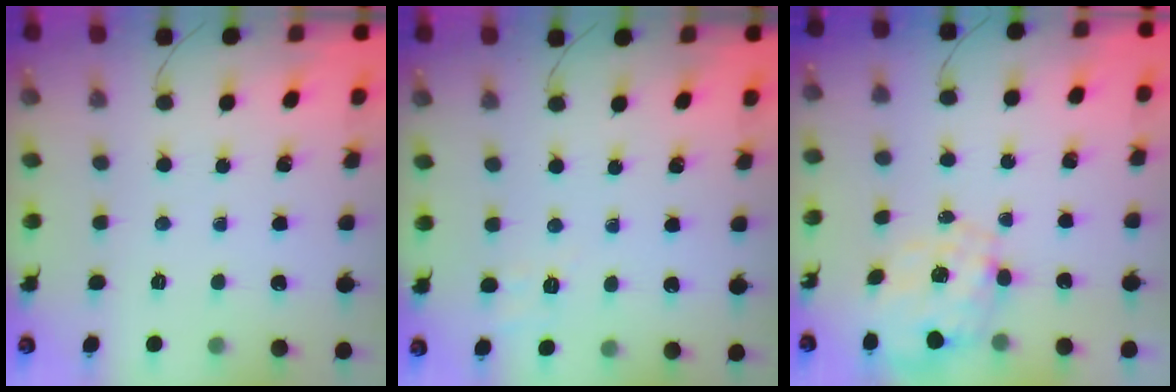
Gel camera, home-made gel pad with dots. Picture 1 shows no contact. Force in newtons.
{"total": 2.9, "press": 2.3, "slide": 1.9}
{"total": 2.3, "press": 2.1, "slide": 1.0}